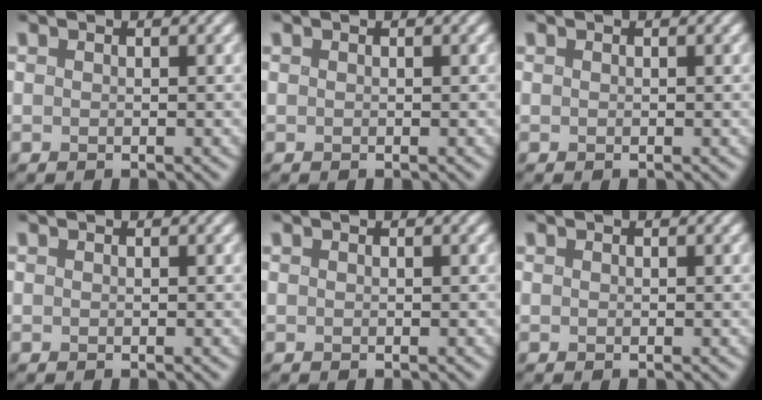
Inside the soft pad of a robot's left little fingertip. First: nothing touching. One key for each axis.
{"total": 0.0}
{"total": 0.0}
{"total": 0.0}
{"total": 0.0}
{"total": 0.0}